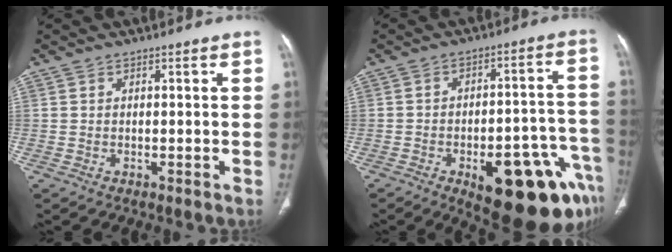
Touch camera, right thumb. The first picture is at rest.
{"total": 21.9, "force": [-10.8, 8.5, 17.2], "torque": [-0.142, 0.065, -0.132]}